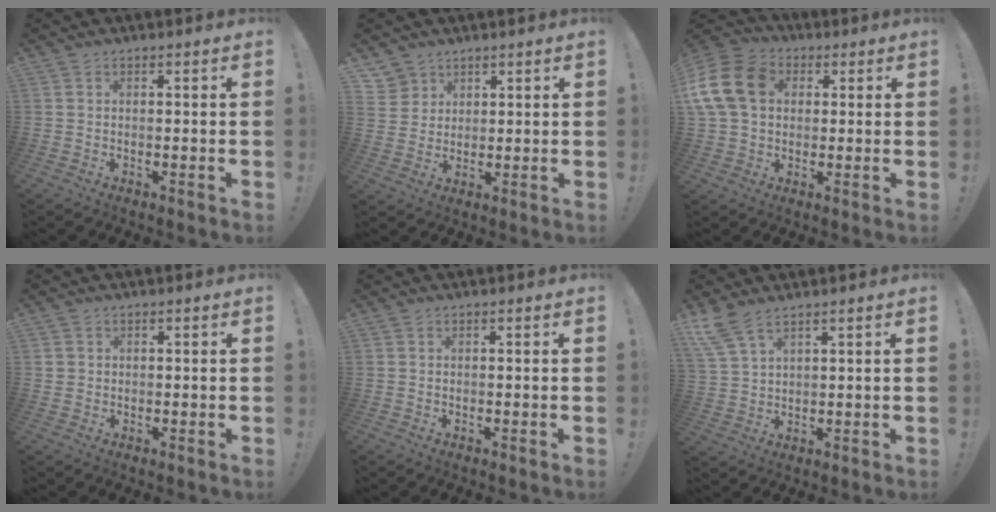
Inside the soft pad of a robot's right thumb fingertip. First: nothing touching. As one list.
[{"total": 5.0, "force": [3.5, 3.6, 0.0], "torque": [-0.001, -0.028, 0.067]}, {"total": 17.1, "force": [3.0, 13.4, 10.2], "torque": [-0.199, 0.008, 0.061]}, {"total": 1.4, "force": [0.4, 1.3, 0.3], "torque": [0.000, 0.000, 0.007]}, {"total": 0.0}, {"total": 7.3, "force": [5.6, 2.0, 4.2], "torque": [-0.097, -0.020, 0.111]}]